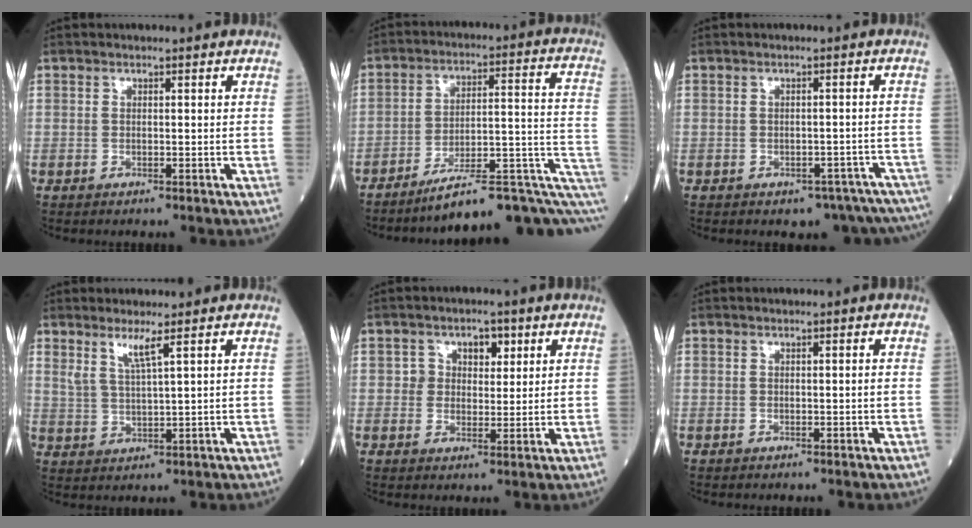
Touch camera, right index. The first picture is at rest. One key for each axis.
{"total": 17.9, "fx": -9.8, "fy": 3.2, "fz": 14.6, "tx": -0.145, "ty": 0.046, "tz": -0.136}
{"total": 8.6, "fx": -7.1, "fy": 4.0, "fz": 2.7, "tx": -0.012, "ty": 0.014, "tz": -0.078}
{"total": 3.8, "fx": 2.4, "fy": -0.3, "fz": 3.0, "tx": -0.065, "ty": -0.010, "tz": 0.052}
{"total": 4.5, "fx": 1.8, "fy": 3.4, "fz": 2.5, "tx": -0.026, "ty": 0.007, "tz": 0.026}
{"total": 0.0}